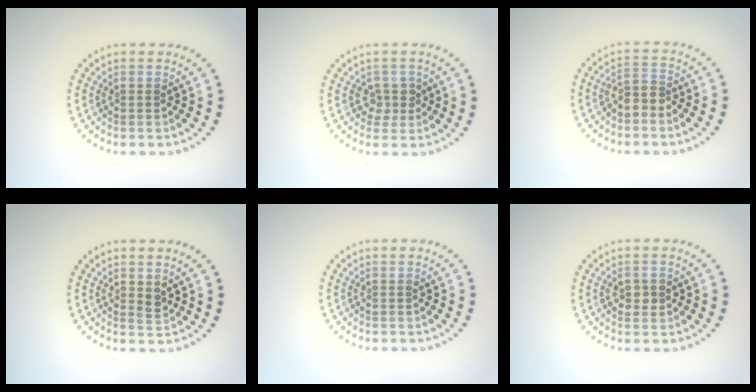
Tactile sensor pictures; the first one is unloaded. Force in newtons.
{"total": 1.5, "press": 1.3, "slide": 0.8}
{"total": 2.2, "press": 1.8, "slide": 1.2}
{"total": 1.0, "press": 1.0, "slide": 0.3}
{"total": 0.0}
{"total": 1.6, "press": 1.6, "slide": 0.2}